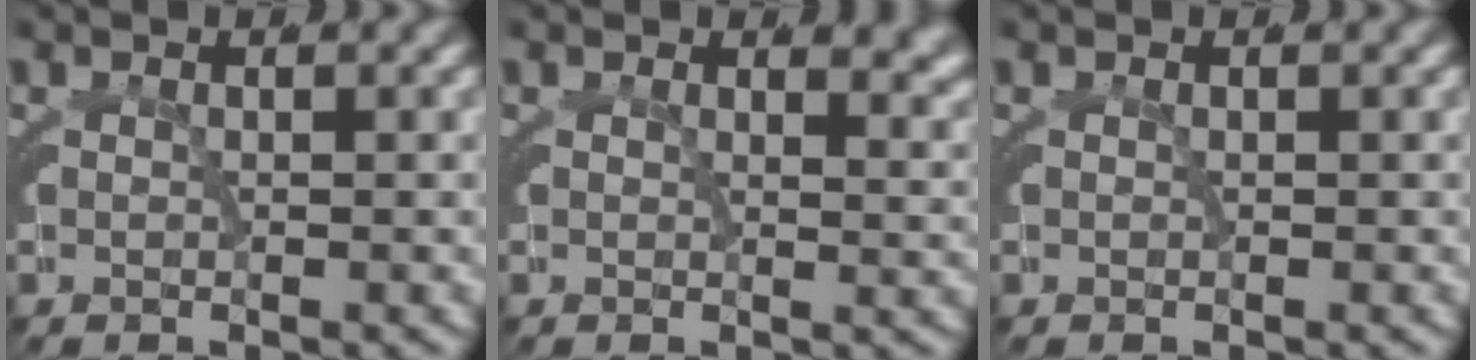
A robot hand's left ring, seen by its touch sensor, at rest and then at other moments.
{"total": 2.6, "force": [1.9, 1.0, 1.5], "torque": [-0.014, -0.003, 0.024]}
{"total": 0.0}